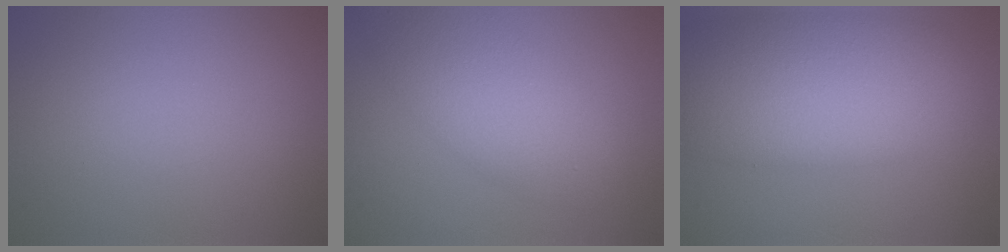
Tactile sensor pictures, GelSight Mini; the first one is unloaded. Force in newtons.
{"total": 5.2, "press": 5.2, "slide": 0.1}
{"total": 10.0, "press": 10.0, "slide": 0.6}